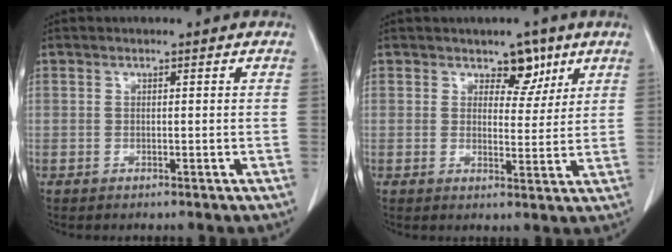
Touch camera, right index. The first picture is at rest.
{"total": 4.5, "force": [2.9, 2.7, 2.2], "torque": [-0.017, -0.001, 0.042]}